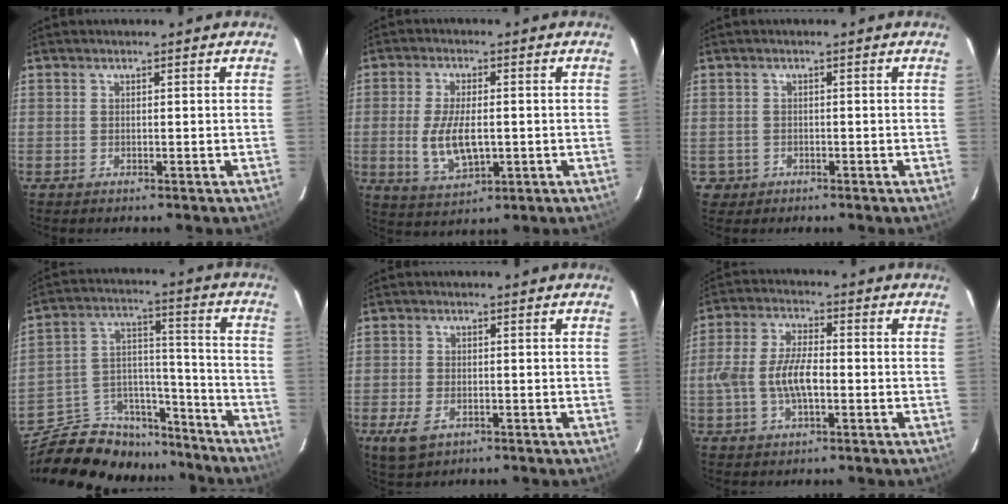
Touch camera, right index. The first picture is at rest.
{"total": 9.1, "force": [-1.1, 4.2, 8.0], "torque": [-0.164, -0.010, -0.012]}
{"total": 2.8, "force": [-0.9, 2.6, 0.3], "torque": [-0.012, 0.004, -0.009]}
{"total": 20.4, "force": [-16.5, 9.7, 7.0], "torque": [-0.151, 0.056, -0.244]}
{"total": 5.2, "force": [-2.5, 3.2, 3.3], "torque": [-0.079, -0.013, -0.042]}
{"total": 8.8, "force": [-1.7, 3.8, 7.7], "torque": [-0.157, 0.006, -0.031]}